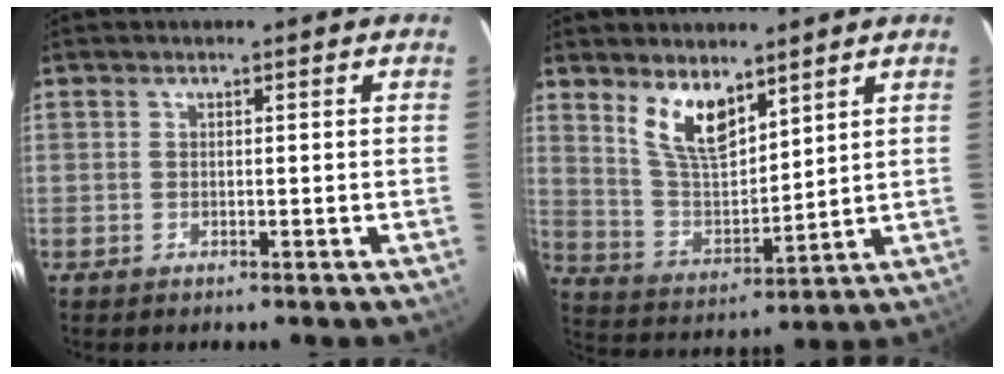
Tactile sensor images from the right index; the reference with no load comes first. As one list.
[{"total": 9.9, "force": [6.5, 4.0, 6.4], "torque": [-0.121, -0.004, 0.136]}]